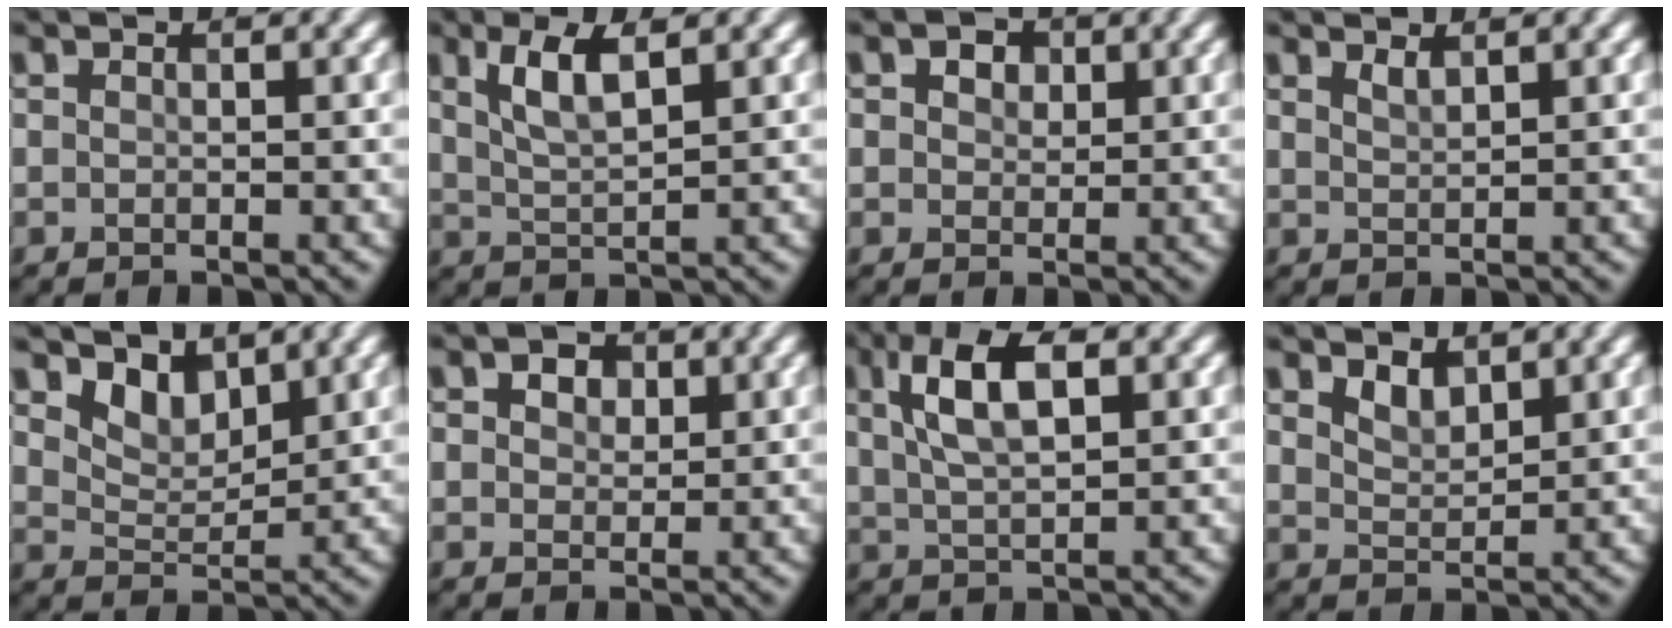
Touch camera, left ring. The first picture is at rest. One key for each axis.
{"total": 3.7, "fx": 1.8, "fy": 1.1, "fz": 3.1, "tx": -0.065, "ty": 0.000, "tz": 0.037}
{"total": 2.9, "fx": 1.5, "fy": 1.9, "fz": 1.6, "tx": -0.024, "ty": 0.005, "tz": 0.010}
{"total": 1.1, "fx": 0.9, "fy": 0.2, "fz": 0.5, "tx": -0.010, "ty": 0.000, "tz": 0.018}
{"total": 3.1, "fx": 2.5, "fy": 1.4, "fz": 1.1, "tx": -0.030, "ty": -0.011, "tz": 0.041}
{"total": 3.3, "fx": 1.7, "fy": 2.1, "fz": 1.8, "tx": -0.028, "ty": 0.005, "tz": 0.011}
{"total": 6.0, "fx": 2.1, "fy": 2.5, "fz": 5.0, "tx": -0.097, "ty": 0.009, "tz": 0.036}
{"total": 1.9, "fx": 1.4, "fy": 0.8, "fz": 0.9, "tx": -0.020, "ty": -0.004, "tz": 0.031}